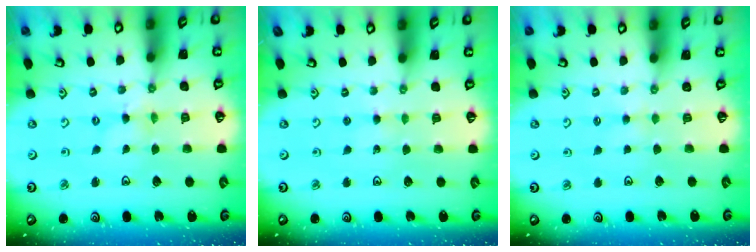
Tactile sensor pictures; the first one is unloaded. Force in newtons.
{"total": 2.2, "press": 2.2, "slide": 0.2}
{"total": 1.9, "press": 1.9, "slide": 0.3}